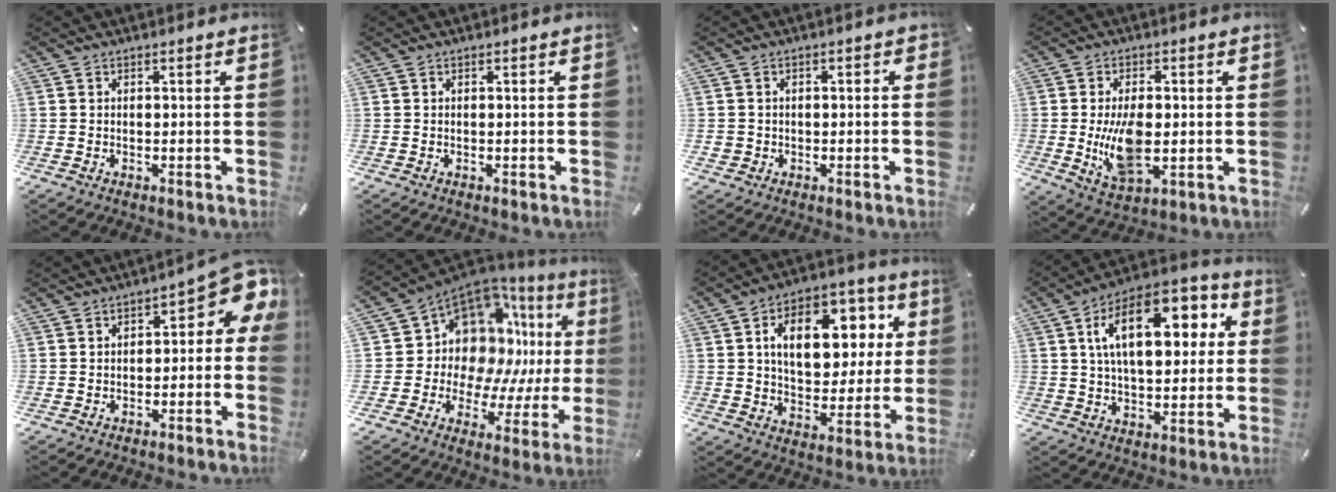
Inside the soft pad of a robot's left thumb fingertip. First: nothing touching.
{"total": 0.0}
{"total": 2.6, "force": [-0.8, 2.4, 0.8], "torque": [-0.016, 0.007, -0.018]}
{"total": 11.2, "force": [-0.6, 6.1, 9.4], "torque": [-0.182, -0.019, -0.011]}
{"total": 8.0, "force": [2.5, 4.1, 6.4], "torque": [-0.076, -0.029, 0.038]}
{"total": 14.1, "force": [5.0, 10.9, 7.3], "torque": [-0.110, -0.078, 0.098]}
{"total": 17.0, "force": [4.8, 10.8, 12.2], "torque": [-0.185, -0.001, 0.086]}
{"total": 18.1, "force": [5.8, 9.9, 14.1], "torque": [-0.233, -0.003, 0.095]}